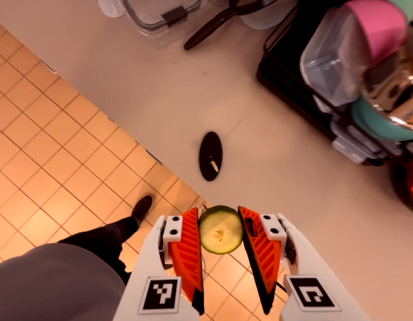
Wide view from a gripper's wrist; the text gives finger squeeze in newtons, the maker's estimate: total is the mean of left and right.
{"total": 8.5, "left": 8.2, "right": 8.7}